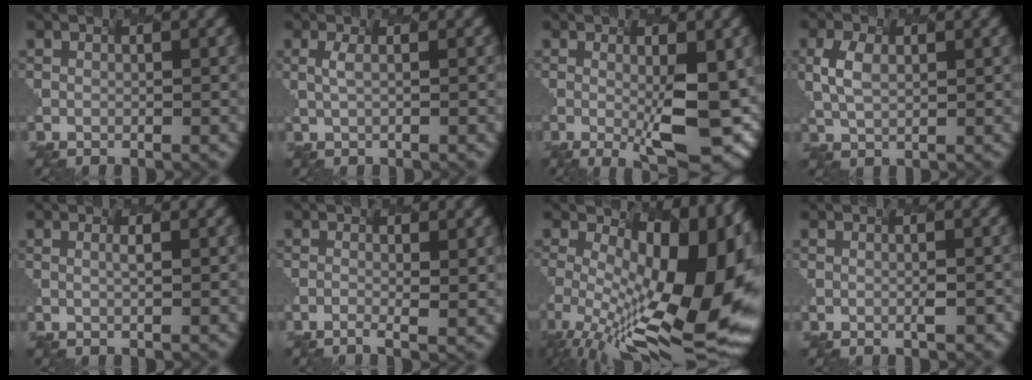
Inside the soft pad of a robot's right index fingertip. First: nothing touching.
{"total": 0.8, "force": [-0.6, -0.5, 0.2], "torque": [-0.026, -0.004, 0.015]}
{"total": 5.0, "force": [-1.0, 0.2, 4.9], "torque": [-0.090, -0.021, 0.012]}
{"total": 0.8, "force": [-0.3, 0.3, 0.7], "torque": [-0.055, -0.009, 0.024]}
{"total": 0.7, "force": [-0.3, -0.5, -0.2], "torque": [-0.018, -0.010, 0.006]}
{"total": 1.3, "force": [-0.8, -0.3, 1.0], "torque": [-0.026, -0.005, 0.004]}
{"total": 15.3, "force": [-1.8, 6.4, 13.8], "torque": [-0.225, -0.026, 0.008]}
{"total": 1.0, "force": [-0.7, -0.4, 0.6], "torque": [-0.020, -0.005, 0.016]}